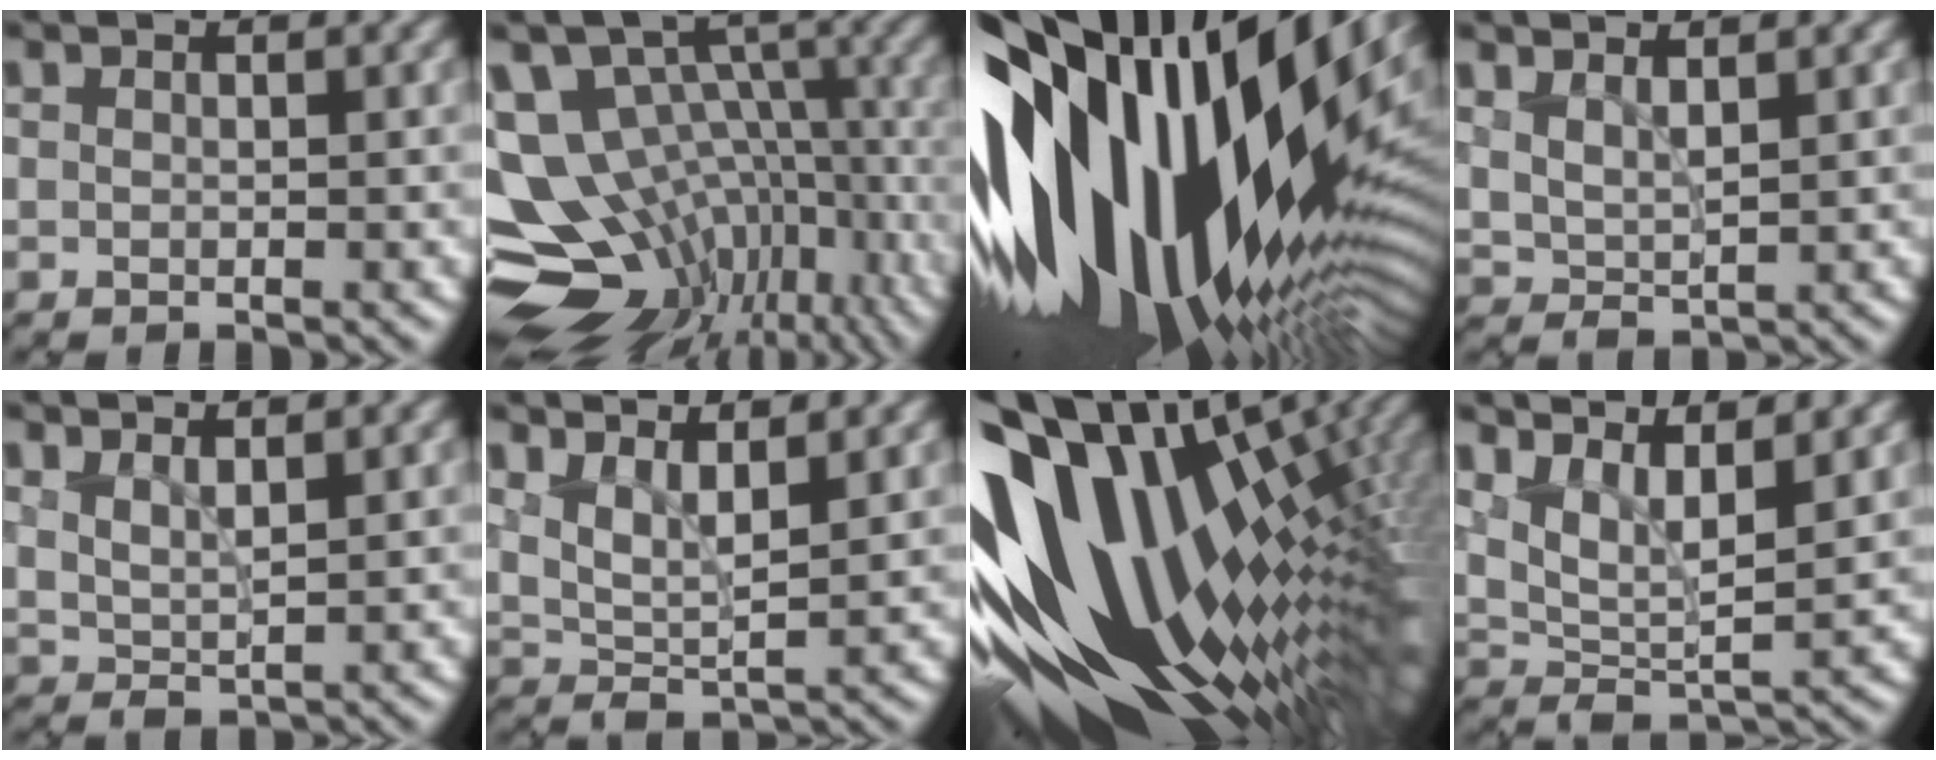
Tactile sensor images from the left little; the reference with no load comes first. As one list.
[{"total": 15.2, "force": [-3.0, 11.0, 10.0], "torque": [-0.188, 0.017, -0.003]}, {"total": 19.3, "force": [1.6, 9.8, 16.5], "torque": [-0.285, -0.023, 0.016]}, {"total": 2.0, "force": [1.0, 1.0, 1.5], "torque": [-0.035, -0.004, 0.020]}, {"total": 1.9, "force": [1.0, 0.8, 1.4], "torque": [-0.032, -0.003, 0.020]}, {"total": 3.4, "force": [1.8, 1.2, 2.6], "torque": [-0.055, -0.008, 0.035]}, {"total": 17.9, "force": [0.7, 9.9, 14.9], "torque": [-0.280, -0.018, 0.019]}, {"total": 5.0, "force": [2.7, 1.8, 3.8], "torque": [-0.075, -0.009, 0.049]}]